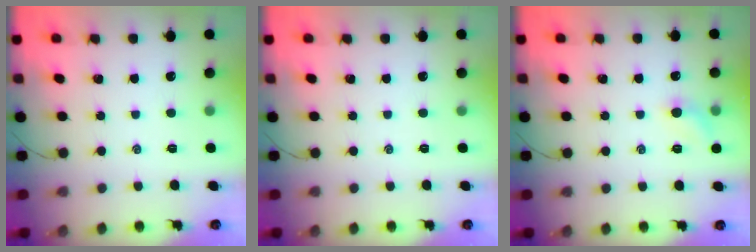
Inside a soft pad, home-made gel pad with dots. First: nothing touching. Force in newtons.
{"total": 0.0}
{"total": 6.0, "press": 5.7, "slide": 1.7}